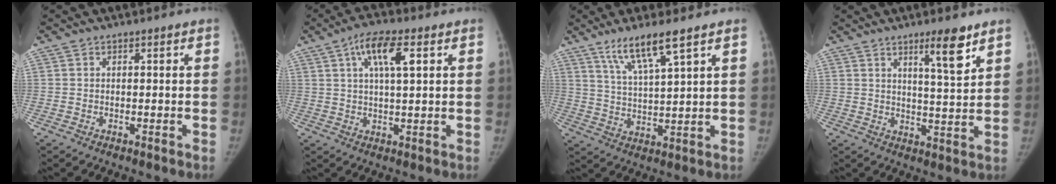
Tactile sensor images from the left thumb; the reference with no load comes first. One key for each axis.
{"total": 8.3, "fx": 3.2, "fy": 2.5, "fz": 7.2, "tx": -0.128, "ty": 0.003, "tz": 0.055}
{"total": 8.6, "fx": 5.7, "fy": 0.7, "fz": 6.3, "tx": -0.123, "ty": -0.033, "tz": 0.115}
{"total": 7.4, "fx": 4.8, "fy": 0.9, "fz": 5.6, "tx": -0.083, "ty": -0.036, "tz": 0.077}